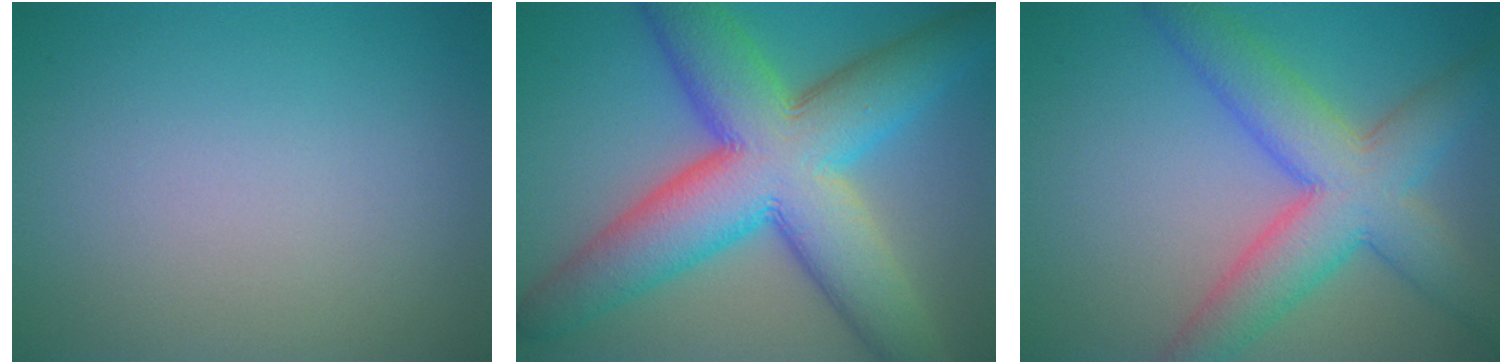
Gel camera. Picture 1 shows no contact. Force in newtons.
{"total": 13.8, "press": 13.7, "slide": 0.3}
{"total": 7.9, "press": 7.9, "slide": 0.4}